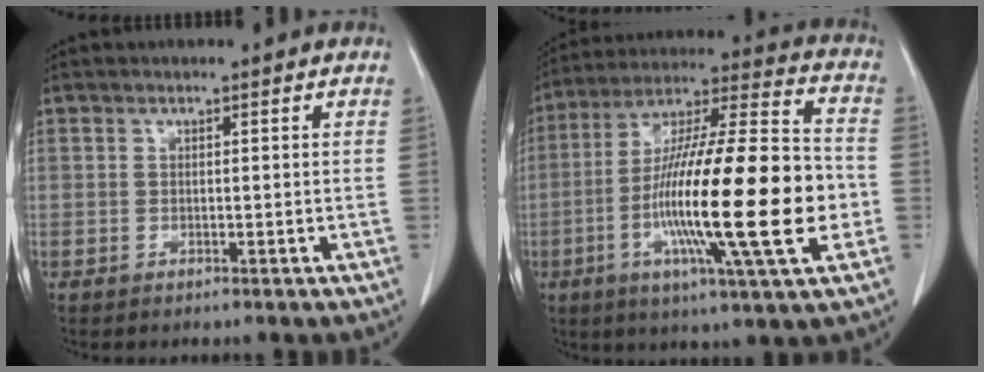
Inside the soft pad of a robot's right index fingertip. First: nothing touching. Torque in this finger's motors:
{"motor_torque": [1.53, -0.60, 1.05, 0.21]}